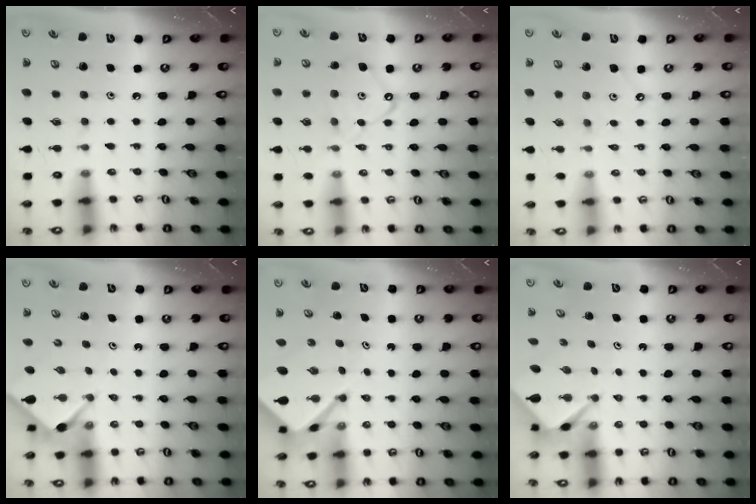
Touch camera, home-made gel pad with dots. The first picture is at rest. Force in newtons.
{"total": 10.3, "press": 10.3, "slide": 1.0}
{"total": 4.3, "press": 4.3, "slide": 0.0}
{"total": 2.9, "press": 2.9, "slide": 0.2}
{"total": 5.1, "press": 5.1, "slide": 0.4}
{"total": 2.6, "press": 2.6, "slide": 0.1}